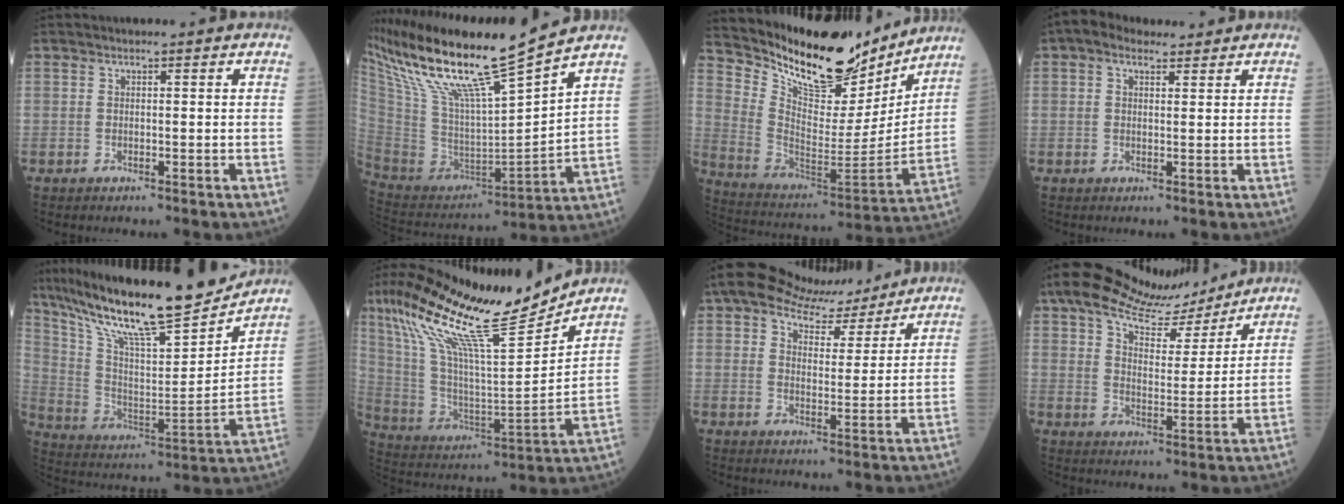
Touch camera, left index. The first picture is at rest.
{"total": 20.3, "force": [15.9, -0.5, 12.7], "torque": [-0.241, -0.013, 0.300]}
{"total": 19.3, "force": [17.2, 5.4, 6.9], "torque": [-0.132, -0.038, 0.281]}
{"total": 3.4, "force": [2.3, 2.0, 1.6], "torque": [-0.042, 0.027, 0.042]}
{"total": 23.1, "force": [19.4, 1.8, 12.4], "torque": [-0.228, -0.009, 0.323]}
{"total": 20.7, "force": [15.9, 0.8, 13.2], "torque": [-0.241, -0.001, 0.288]}
{"total": 9.5, "force": [8.0, 3.8, 3.5], "torque": [-0.063, 0.018, 0.122]}
{"total": 13.1, "force": [11.3, 3.6, 5.5], "torque": [-0.098, 0.012, 0.176]}